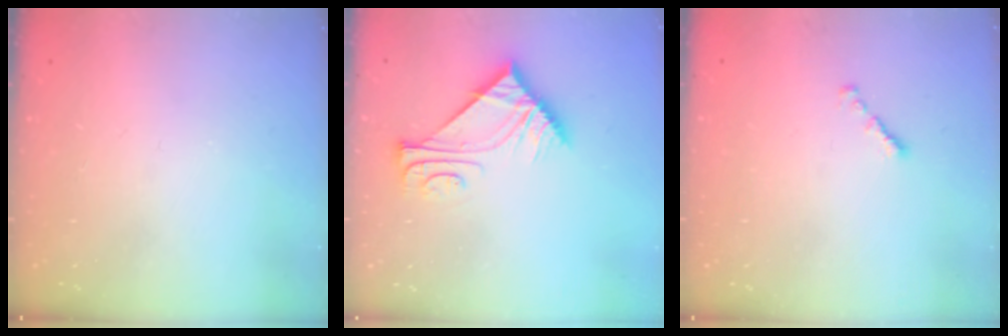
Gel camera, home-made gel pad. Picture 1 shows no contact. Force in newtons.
{"total": 6.9, "press": 6.8, "slide": 0.8}
{"total": 0.8, "press": 0.7, "slide": 0.4}